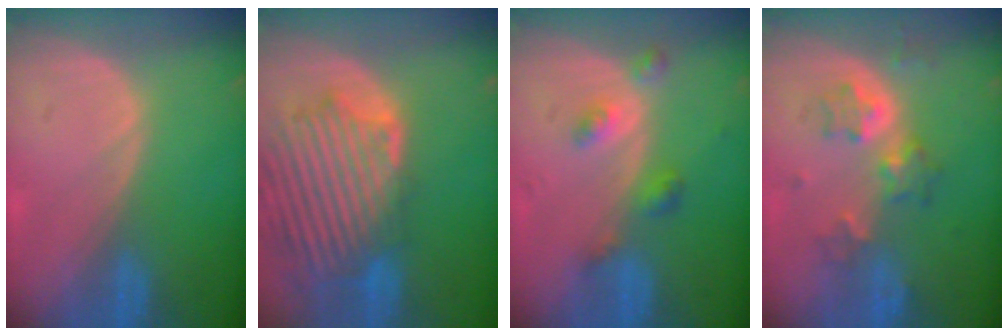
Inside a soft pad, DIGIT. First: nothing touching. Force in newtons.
{"total": 13.7, "press": 11.8, "slide": 6.9}
{"total": 4.5, "press": 4.0, "slide": 1.9}
{"total": 6.6, "press": 5.7, "slide": 3.2}